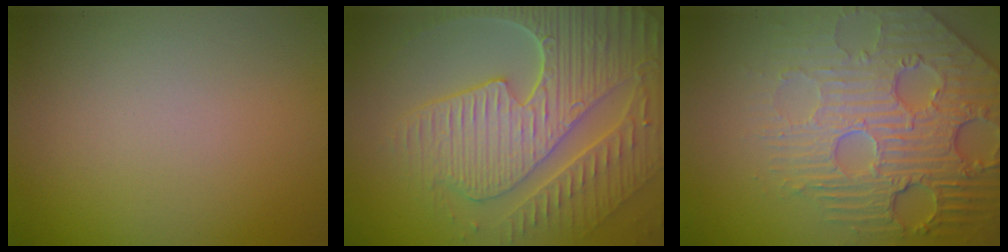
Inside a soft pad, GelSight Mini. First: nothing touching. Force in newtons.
{"total": 8.9, "press": 6.4, "slide": 6.2}
{"total": 6.7, "press": 5.5, "slide": 3.8}